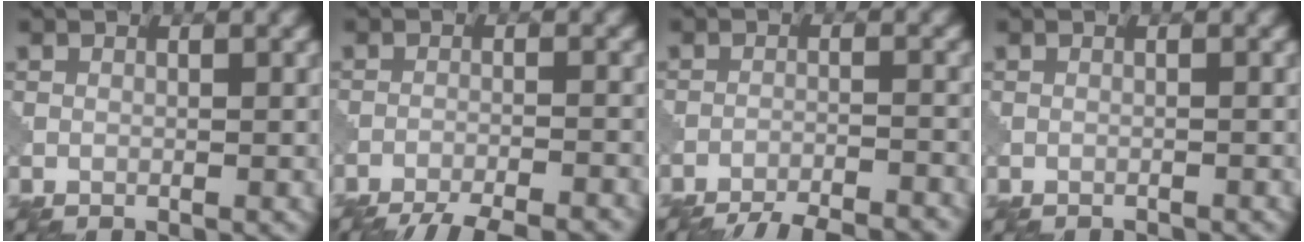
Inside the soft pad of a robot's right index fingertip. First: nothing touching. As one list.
[{"total": 8.3, "force": [-7.6, 1.4, 2.9], "torque": [-0.039, -0.007, -0.110]}, {"total": 10.1, "force": [-9.5, 1.9, 2.6], "torque": [-0.029, -0.001, -0.131]}, {"total": 1.2, "force": [-1.1, 0.1, 0.2], "torque": [0.002, -0.002, -0.020]}]